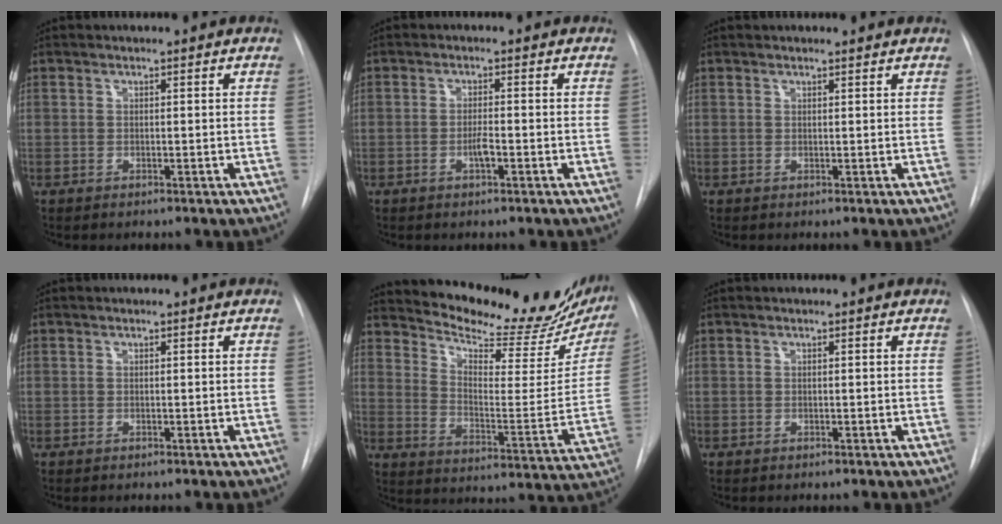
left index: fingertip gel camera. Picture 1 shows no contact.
{"total": 1.9, "force": [-0.8, 0.3, 1.7], "torque": [-0.033, -0.001, -0.015]}
{"total": 1.7, "force": [1.6, 0.1, 0.2], "torque": [-0.010, 0.010, 0.020]}
{"total": 0.0}
{"total": 23.5, "force": [21.1, 5.2, 8.9], "torque": [-0.132, -0.072, 0.272]}
{"total": 0.0}